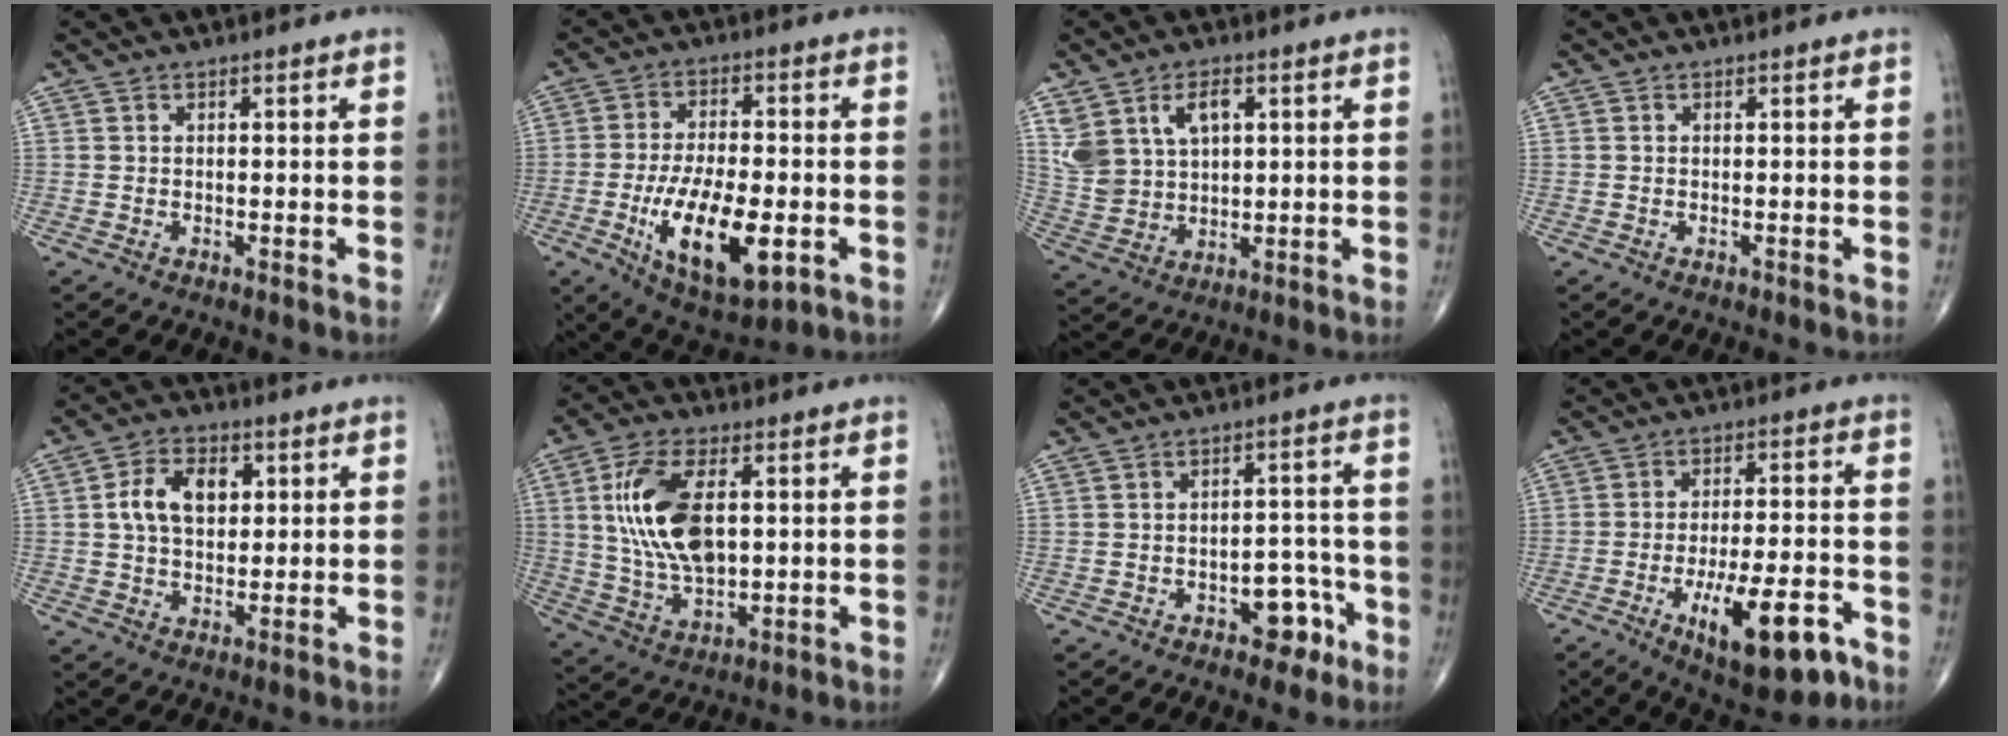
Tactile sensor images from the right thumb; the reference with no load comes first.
{"total": 16.2, "force": [-4.7, 6.8, 14.0], "torque": [-0.233, 0.003, -0.066]}
{"total": 10.0, "force": [4.1, 6.4, 6.5], "torque": [-0.116, -0.008, 0.089]}
{"total": 0.0}
{"total": 9.3, "force": [2.1, 6.1, 6.7], "torque": [-0.101, 0.004, 0.033]}
{"total": 15.2, "force": [2.7, 7.8, 12.8], "torque": [-0.249, -0.005, 0.056]}
{"total": 6.6, "force": [-3.5, 3.8, 4.1], "torque": [-0.026, 0.039, -0.045]}
{"total": 15.1, "force": [-7.2, 5.2, 12.2], "torque": [-0.182, 0.029, -0.102]}